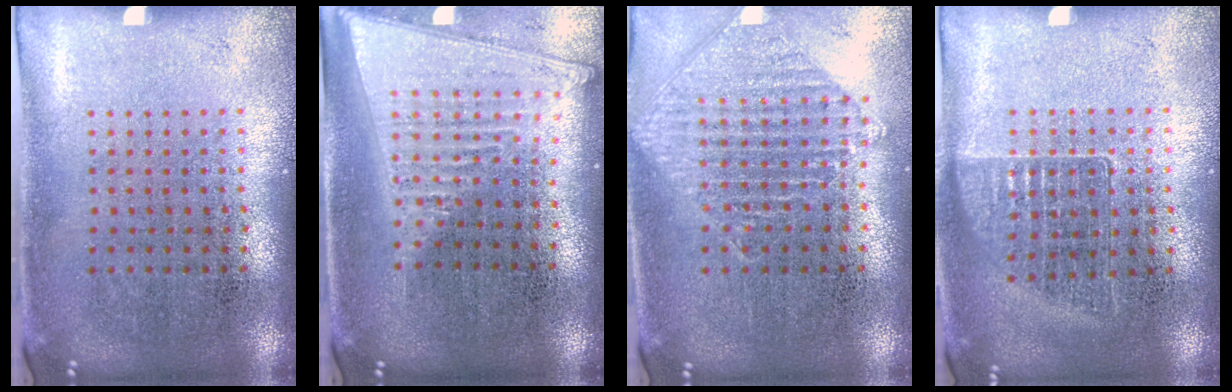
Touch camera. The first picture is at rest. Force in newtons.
{"total": 2.0, "press": 1.7, "slide": 1.0}
{"total": 1.0, "press": 1.0, "slide": 0.1}
{"total": 1.0, "press": 0.9, "slide": 0.3}